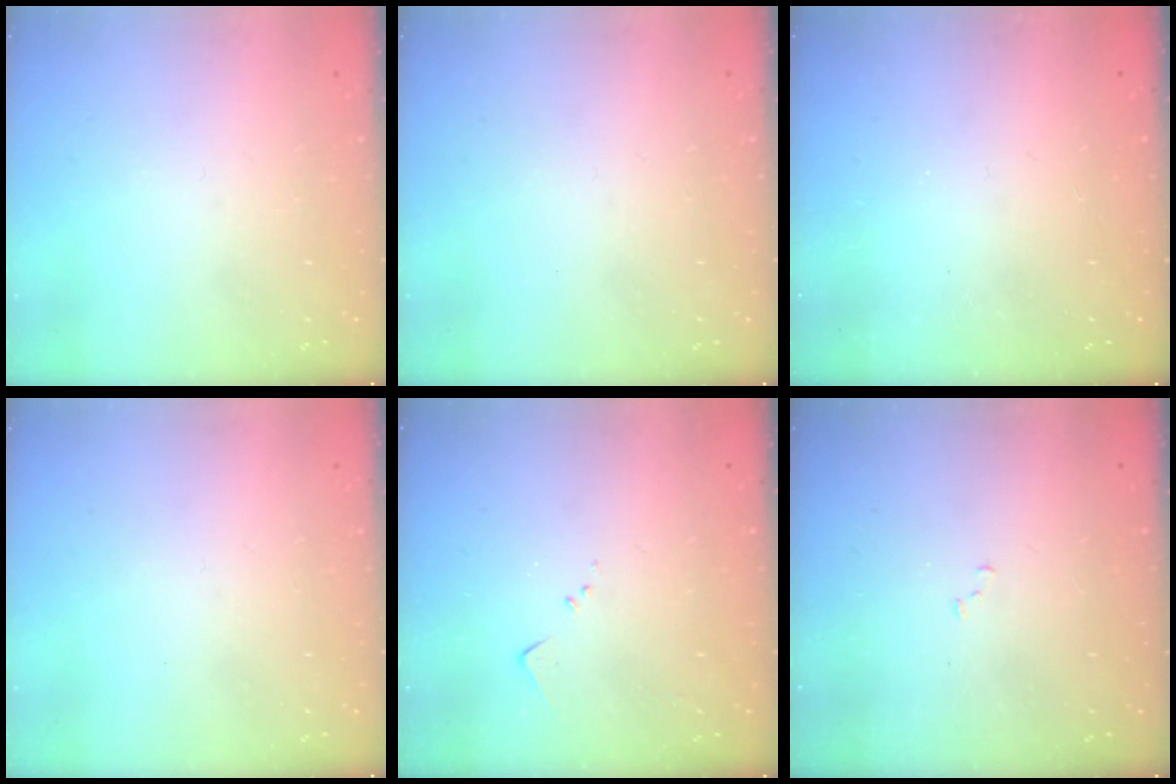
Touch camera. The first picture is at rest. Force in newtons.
{"total": 0.0}
{"total": 1.4, "press": 1.3, "slide": 0.4}
{"total": 0.0}
{"total": 3.5, "press": 3.5, "slide": 0.4}
{"total": 6.7, "press": 6.6, "slide": 0.8}